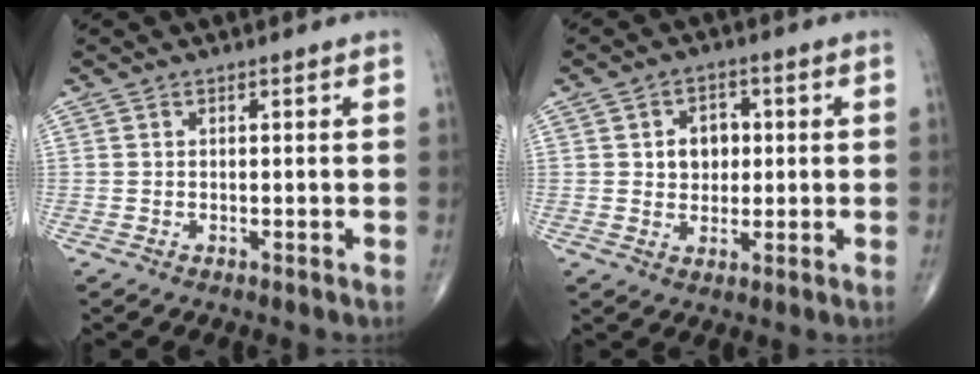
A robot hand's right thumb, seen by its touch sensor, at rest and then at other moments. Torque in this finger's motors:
{"motor_torque": [-0.12, -0.12, 0.33, -0.04, 0.07]}